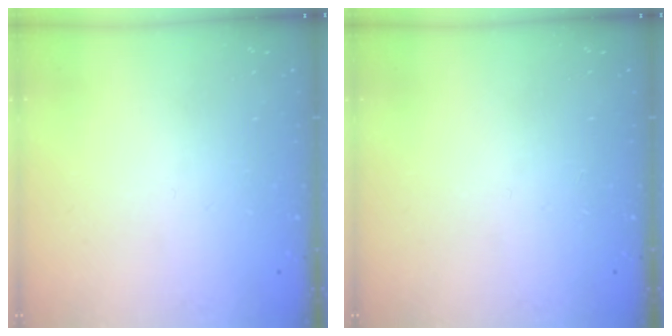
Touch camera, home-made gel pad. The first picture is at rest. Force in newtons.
{"total": 0.0}